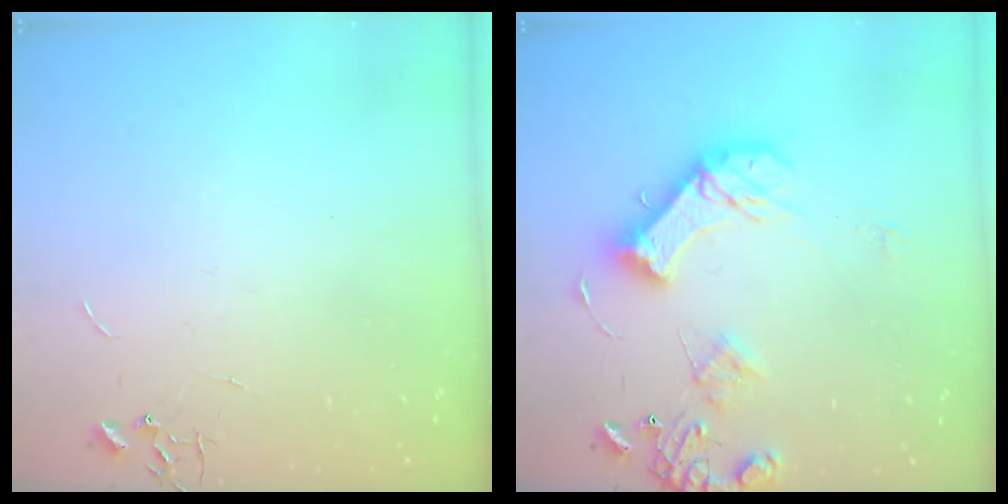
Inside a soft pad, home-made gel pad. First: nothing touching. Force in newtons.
{"total": 16.4, "press": 16.2, "slide": 2.4}